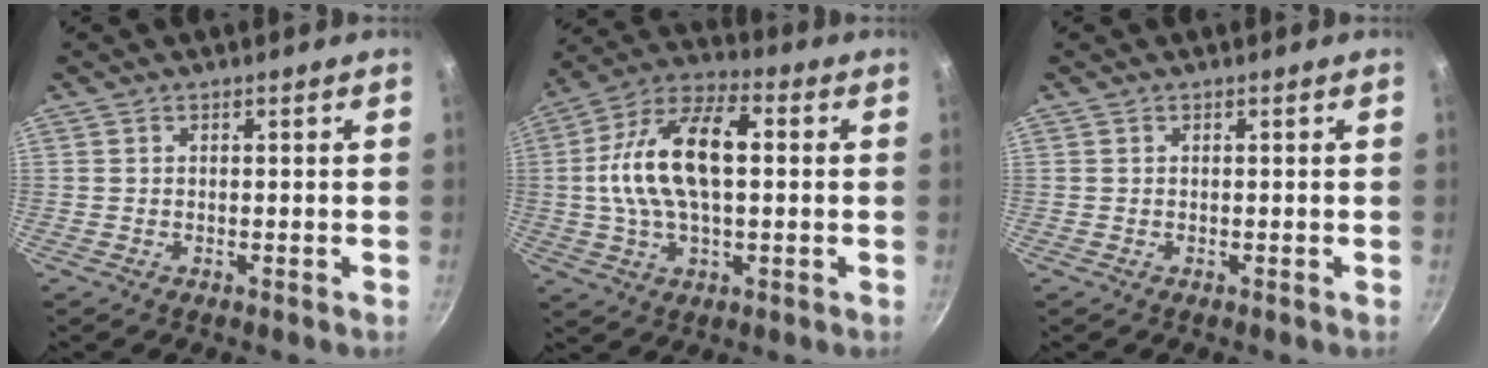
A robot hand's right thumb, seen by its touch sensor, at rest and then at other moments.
{"total": 17.4, "force": [1.5, 9.1, 14.8], "torque": [-0.262, 0.031, 0.012]}
{"total": 0.0}